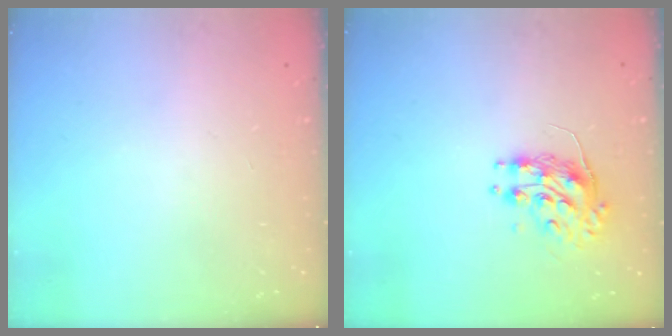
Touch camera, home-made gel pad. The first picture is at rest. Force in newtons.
{"total": 8.7, "press": 8.7, "slide": 0.8}